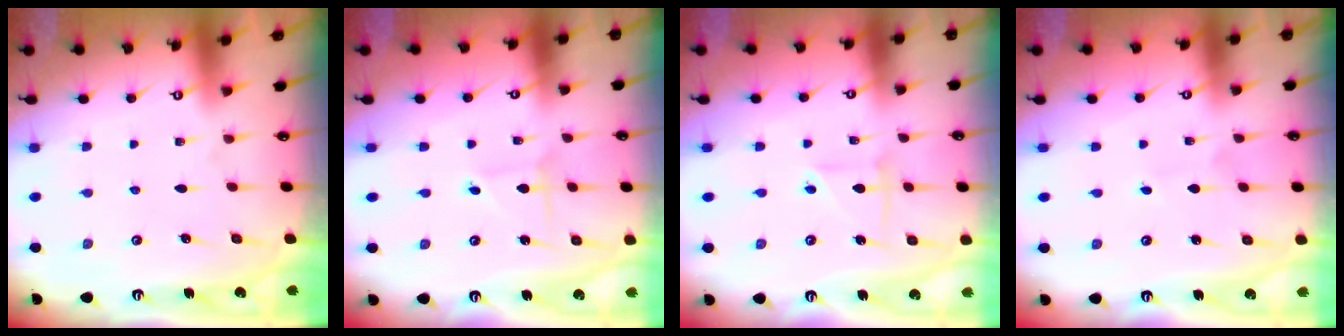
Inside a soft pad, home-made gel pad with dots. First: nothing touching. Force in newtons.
{"total": 0.8, "press": 0.8, "slide": 0.0}
{"total": 2.8, "press": 2.7, "slide": 0.9}
{"total": 1.1, "press": 1.1, "slide": 0.1}